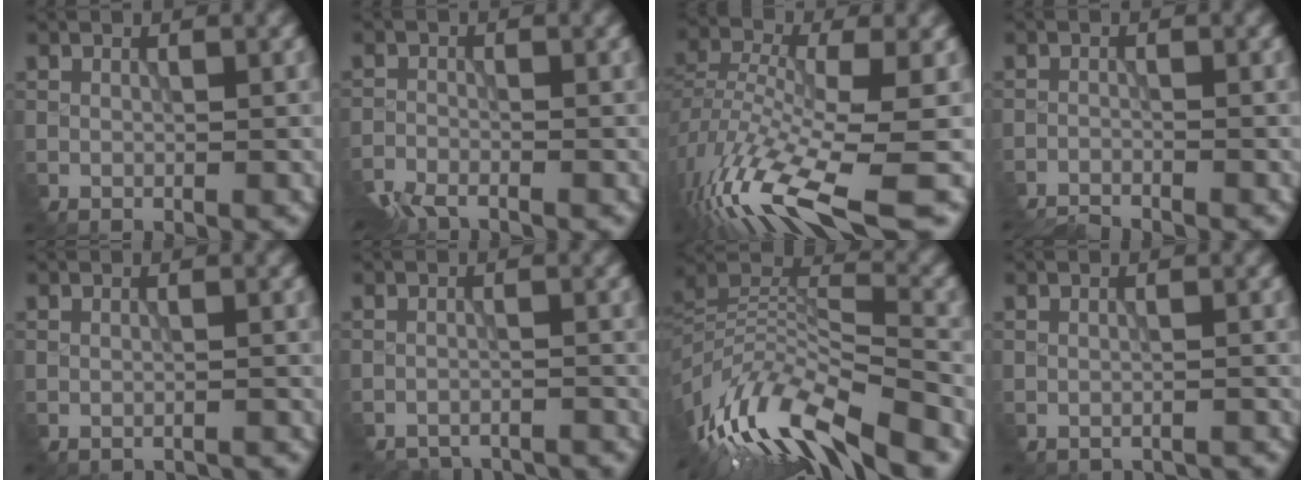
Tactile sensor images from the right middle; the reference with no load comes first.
{"total": 3.7, "force": [-3.4, 0.6, 1.5], "torque": [-0.040, -0.012, -0.065]}
{"total": 12.2, "force": [-7.1, 3.4, 9.4], "torque": [-0.202, -0.010, -0.115]}
{"total": 4.7, "force": [-4.6, 0.5, 0.8], "torque": [-0.012, -0.008, -0.069]}
{"total": 1.8, "force": [-1.7, 0.1, 0.4], "torque": [-0.001, -0.003, -0.026]}
{"total": 7.8, "force": [-7.7, 1.4, 0.4], "torque": [0.011, 0.007, -0.094]}
{"total": 10.8, "force": [-6.8, 3.3, 7.8], "torque": [-0.161, 0.018, -0.116]}
{"total": 2.6, "force": [-2.6, 0.2, 0.4], "torque": [-0.004, -0.002, -0.034]}